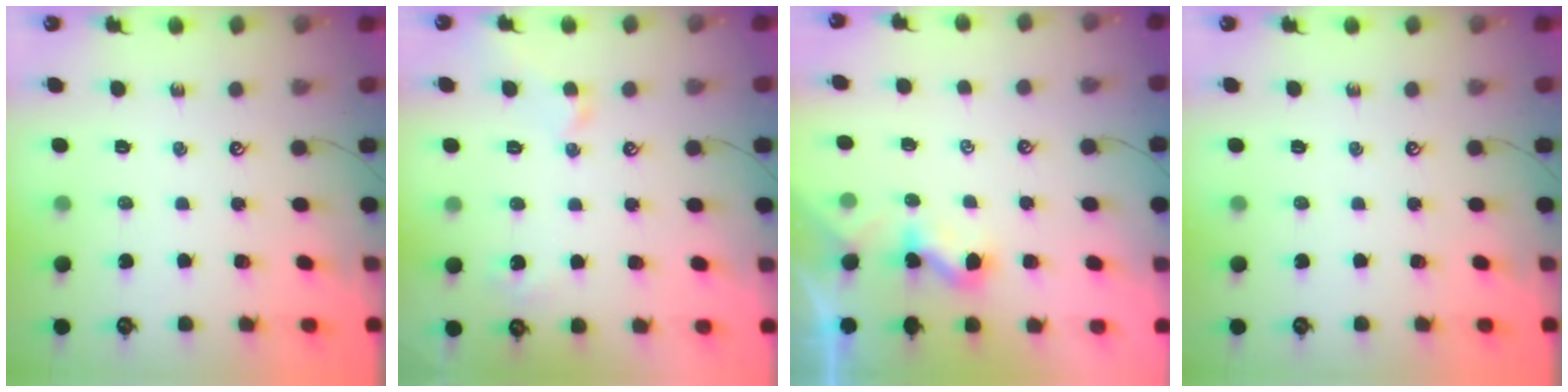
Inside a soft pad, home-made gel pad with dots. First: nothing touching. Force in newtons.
{"total": 2.0, "press": 1.9, "slide": 0.5}
{"total": 3.1, "press": 3.0, "slide": 0.3}
{"total": 0.0}